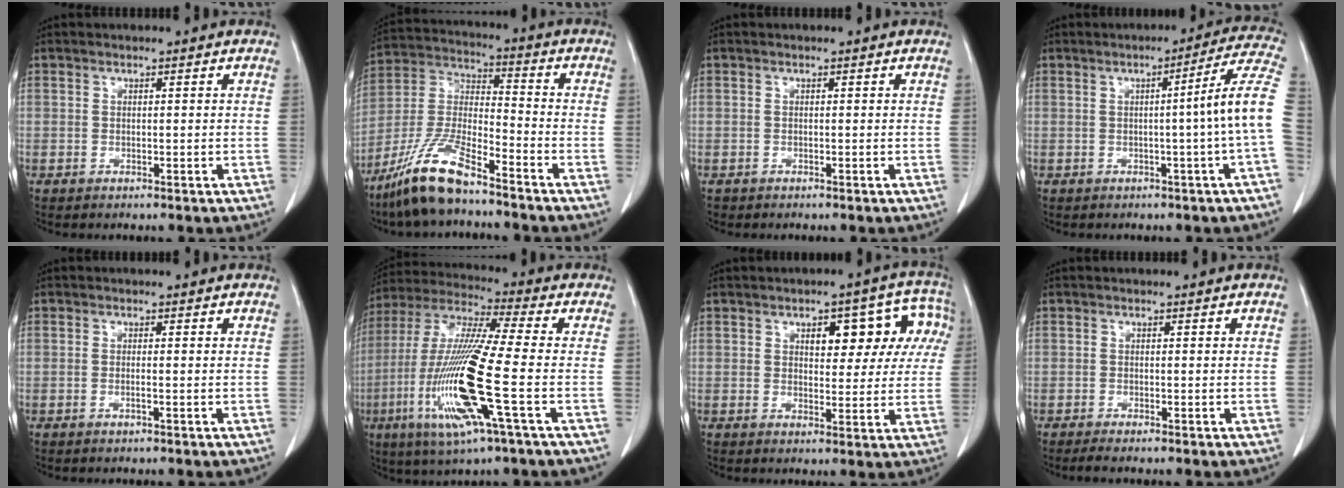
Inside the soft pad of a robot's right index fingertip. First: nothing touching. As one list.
[{"total": 12.4, "force": [-9.4, 2.1, 7.9], "torque": [-0.173, -0.012, -0.182]}, {"total": 0.5, "force": [-0.3, 0.4, 0.0], "torque": [-0.005, 0.003, -0.008]}, {"total": 9.3, "force": [-0.9, -2.1, 9.1], "torque": [-0.106, 0.012, -0.015]}, {"total": 0.7, "force": [-0.3, -0.1, 0.6], "torque": [-0.014, 0.000, -0.006]}, {"total": 17.9, "force": [-5.0, 0.2, 17.2], "torque": [-0.365, -0.020, -0.103]}, {"total": 9.7, "force": [3.2, 4.7, 7.9], "torque": [-0.082, 0.037, 0.038]}, {"total": 1.9, "force": [-1.5, -0.1, 1.0], "torque": [-0.017, -0.004, -0.025]}]